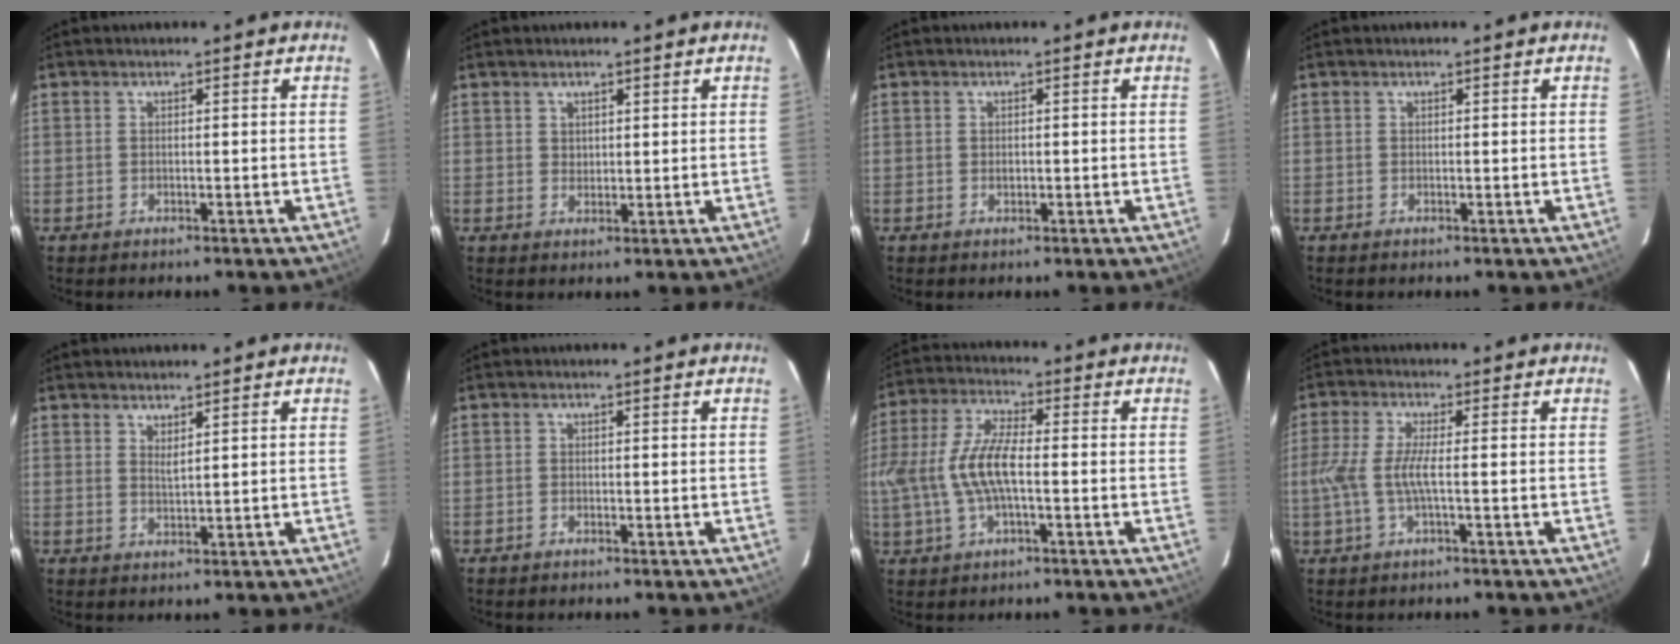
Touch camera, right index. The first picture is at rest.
{"total": 2.0, "force": [1.4, 1.3, 0.5], "torque": [-0.001, 0.004, 0.023]}
{"total": 0.7, "force": [0.2, 0.6, 0.3], "torque": [-0.002, 0.002, 0.005]}
{"total": 0.0}
{"total": 1.9, "force": [1.5, 0.3, 1.0], "torque": [-0.018, -0.001, 0.026]}
{"total": 0.7, "force": [-0.5, 0.4, 0.0], "torque": [-0.001, 0.002, -0.012]}
{"total": 10.9, "force": [-1.3, 4.0, 10.1], "torque": [-0.216, 0.006, -0.023]}
{"total": 5.3, "force": [-0.9, 0.3, 5.2], "torque": [-0.118, -0.002, -0.018]}